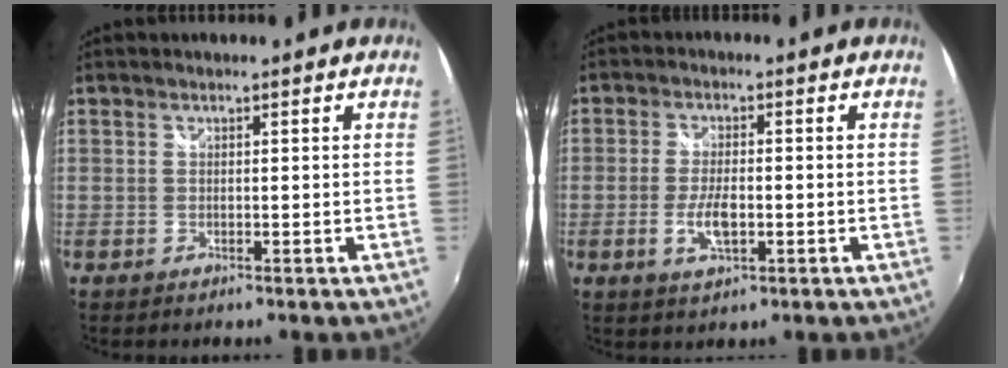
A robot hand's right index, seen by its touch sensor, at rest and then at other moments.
{"total": 5.1, "force": [-1.4, 1.9, 4.5], "torque": [-0.096, -0.003, -0.024]}